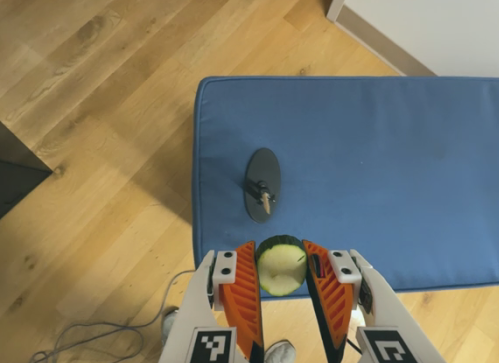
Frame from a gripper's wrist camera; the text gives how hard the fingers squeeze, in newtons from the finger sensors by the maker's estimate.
{"total": 9.4, "left": 9.2, "right": 9.7}